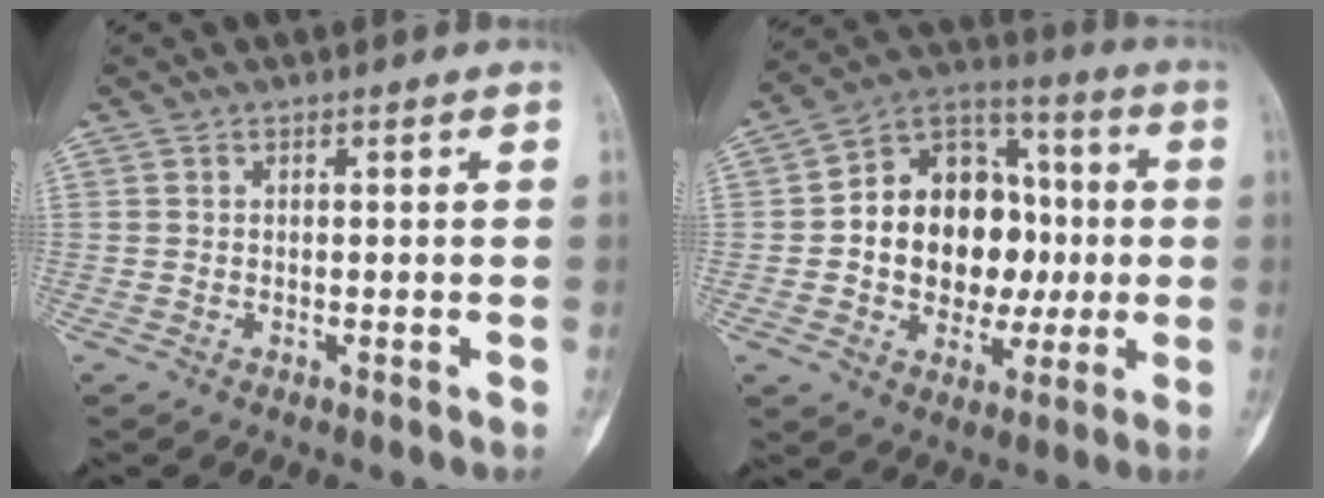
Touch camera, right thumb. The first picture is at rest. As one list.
[{"total": 18.8, "force": [-0.3, 14.3, 12.2], "torque": [-0.128, 0.035, -0.001]}]